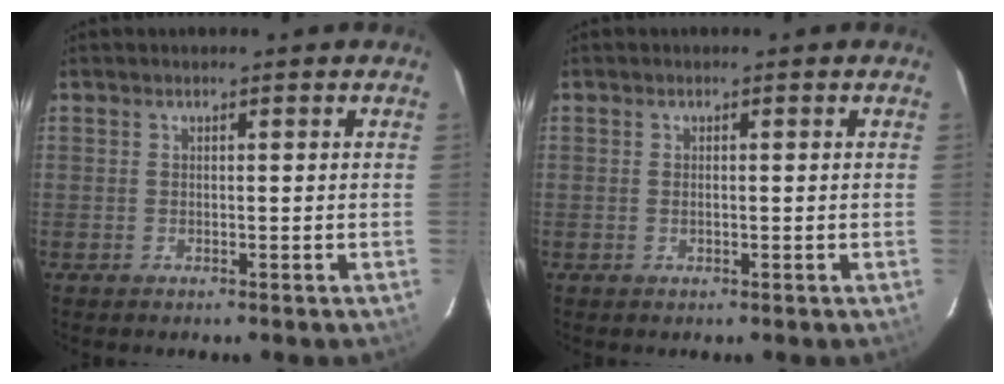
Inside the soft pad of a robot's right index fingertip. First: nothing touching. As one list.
[{"total": 0.7, "force": [-0.2, 0.3, 0.6], "torque": [-0.010, 0.001, -0.004]}]